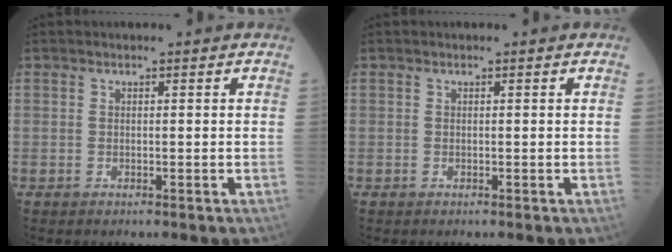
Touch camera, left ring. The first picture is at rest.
{"total": 0.0}